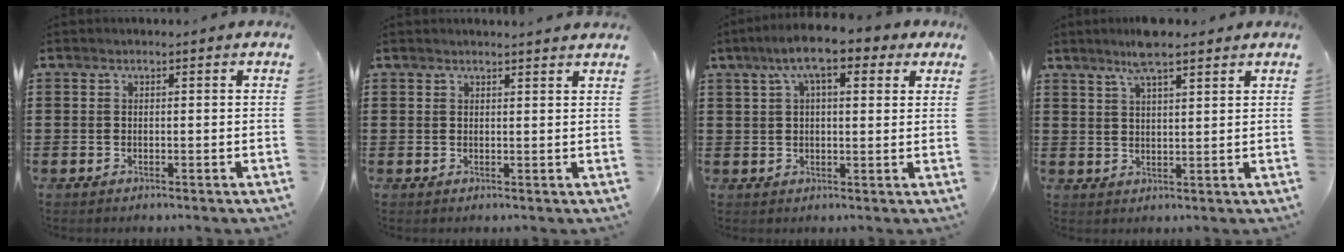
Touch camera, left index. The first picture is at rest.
{"total": 1.4, "force": [1.3, -0.1, 0.4], "torque": [-0.010, -0.002, 0.026]}
{"total": 8.8, "force": [5.1, 2.6, 6.6], "torque": [-0.133, 0.007, 0.087]}
{"total": 5.6, "force": [4.3, 0.7, 3.5], "torque": [-0.078, 0.001, 0.077]}